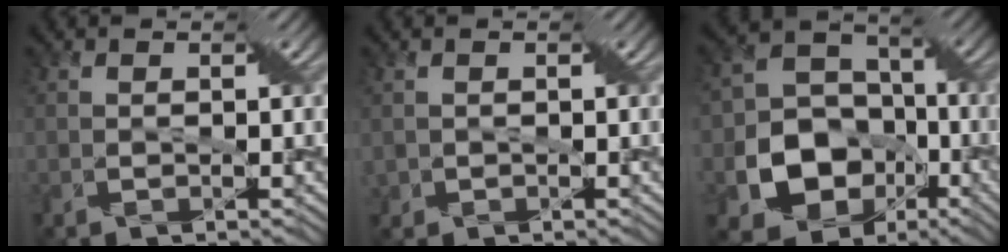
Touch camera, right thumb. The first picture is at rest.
{"total": 1.2, "force": [-0.1, 1.2, 0.0], "torque": [-0.010, -0.003, -0.003]}
{"total": 13.7, "force": [-4.5, 11.1, 6.7], "torque": [-0.161, -0.037, -0.074]}